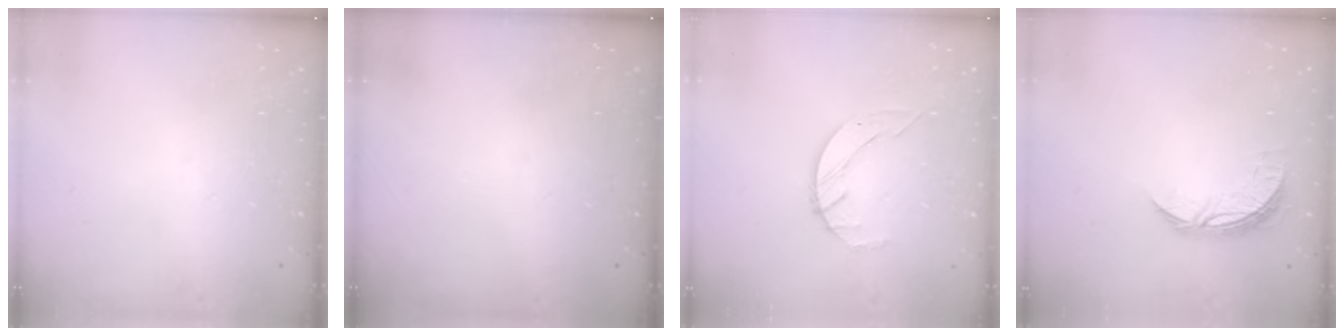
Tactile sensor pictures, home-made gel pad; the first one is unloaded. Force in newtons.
{"total": 0.0}
{"total": 3.4, "press": 3.3, "slide": 0.5}
{"total": 6.8, "press": 6.8, "slide": 0.5}